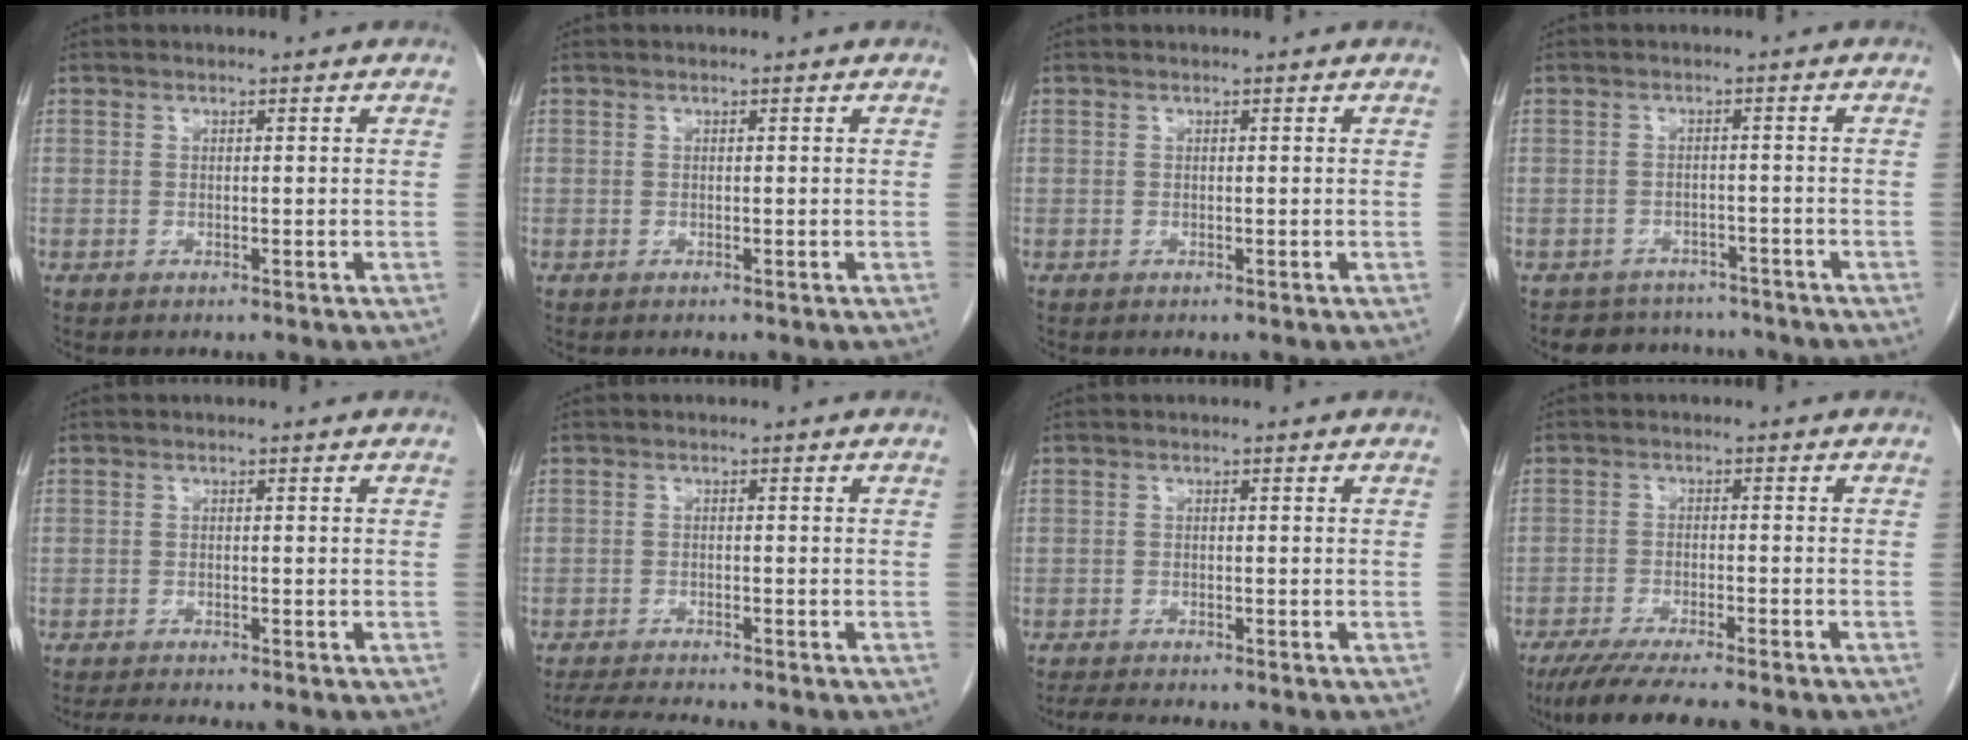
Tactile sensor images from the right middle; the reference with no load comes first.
{"total": 0.0}
{"total": 0.0}
{"total": 6.2, "force": [-5.5, 2.8, -0.1], "torque": [0.012, 0.016, -0.071]}
{"total": 2.0, "force": [-1.8, -0.5, 0.7], "torque": [-0.017, -0.009, -0.036]}
{"total": 4.3, "force": [-4.0, -0.3, 1.5], "torque": [-0.026, -0.019, -0.068]}
{"total": 2.8, "force": [-2.5, 0.1, 1.2], "torque": [-0.022, -0.009, -0.041]}
{"total": 10.0, "force": [-8.1, 0.7, 5.8], "torque": [-0.085, -0.022, -0.123]}